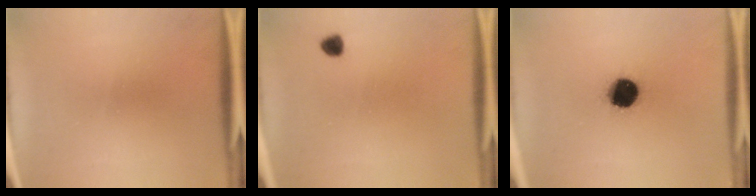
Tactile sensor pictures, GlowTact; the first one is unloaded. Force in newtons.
{"total": 1.8}
{"total": 11.7}